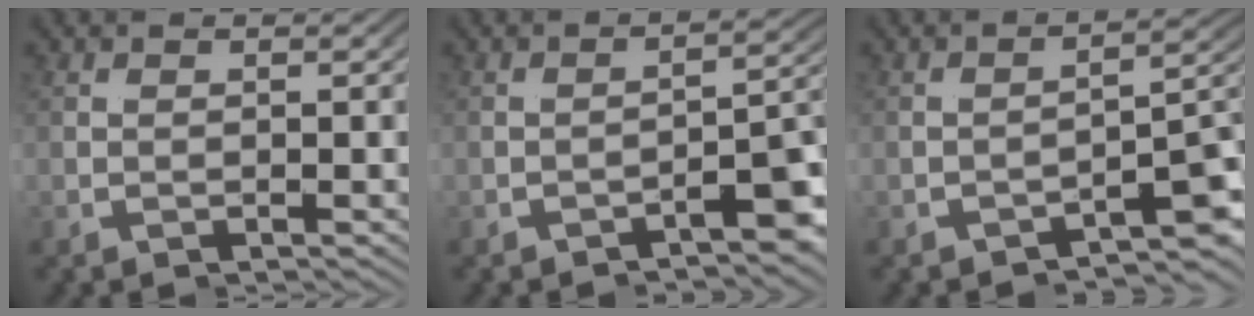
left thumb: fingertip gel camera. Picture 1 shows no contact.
{"total": 3.5, "force": [-2.0, -0.8, 2.7], "torque": [-0.047, 0.007, -0.027]}
{"total": 4.1, "force": [-2.1, -0.1, 3.5], "torque": [-0.060, 0.005, -0.027]}